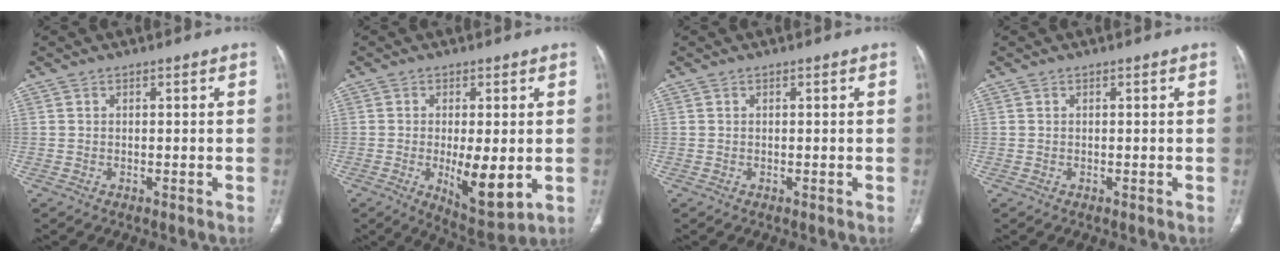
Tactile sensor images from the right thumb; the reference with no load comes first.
{"total": 10.0, "force": [-1.6, 3.6, 9.2], "torque": [-0.137, -0.025, -0.015]}
{"total": 0.0}
{"total": 0.0}